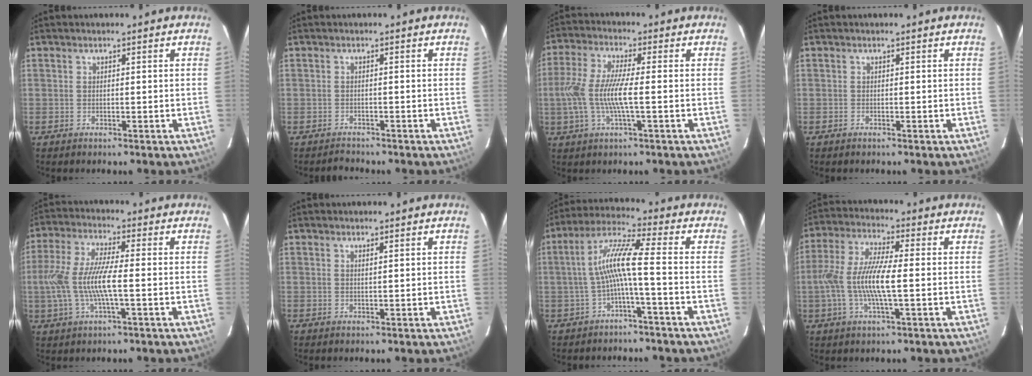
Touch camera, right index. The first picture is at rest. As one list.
[{"total": 1.5, "force": [-1.5, 0.2, -0.2], "torque": [-0.001, 0.003, -0.024]}, {"total": 9.9, "force": [-1.6, 1.5, 9.7], "torque": [-0.206, -0.002, -0.031]}, {"total": 0.0}, {"total": 11.0, "force": [-1.8, 1.9, 10.7], "torque": [-0.226, -0.003, -0.032]}, {"total": 0.5, "force": [0.3, -0.2, 0.4], "torque": [-0.007, -0.001, 0.006]}, {"total": 7.9, "force": [-2.0, -0.4, 7.6], "torque": [-0.168, 0.016, -0.035]}, {"total": 11.2, "force": [-1.6, 2.0, 10.9], "torque": [-0.226, 0.000, -0.033]}]